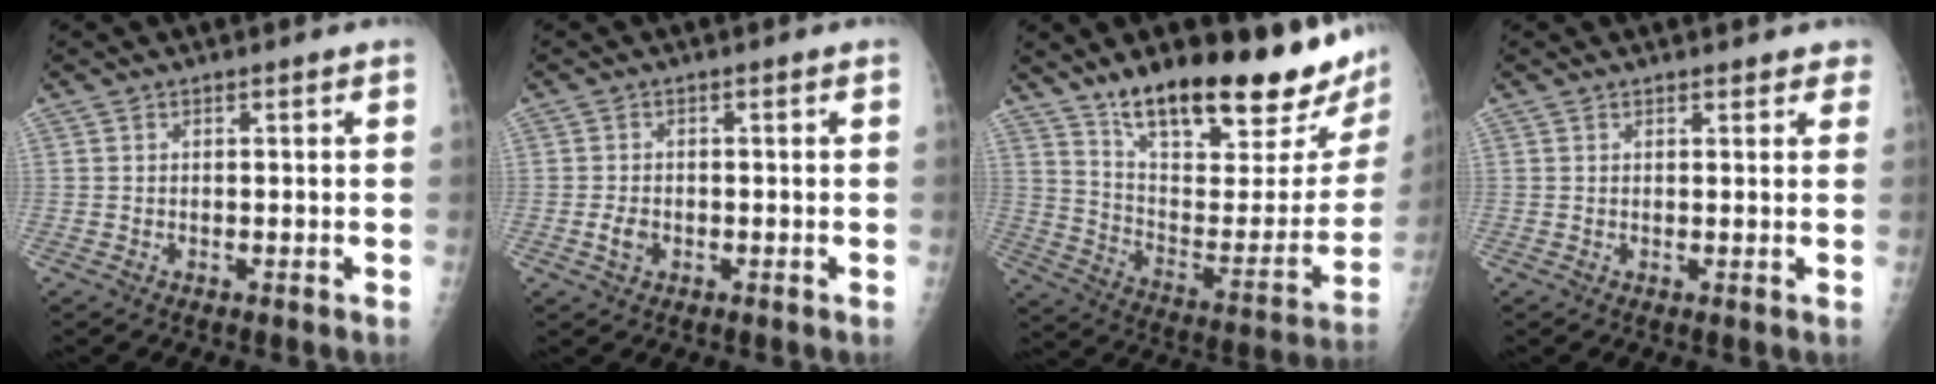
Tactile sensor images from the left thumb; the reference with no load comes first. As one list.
[{"total": 2.3, "force": [-0.7, 1.6, 1.5], "torque": [-0.027, 0.003, -0.013]}, {"total": 29.2, "force": [20.8, 8.4, 18.6], "torque": [-0.244, -0.086, 0.315]}, {"total": 2.8, "force": [2.2, 1.2, 1.2], "torque": [0.012, -0.001, 0.020]}]